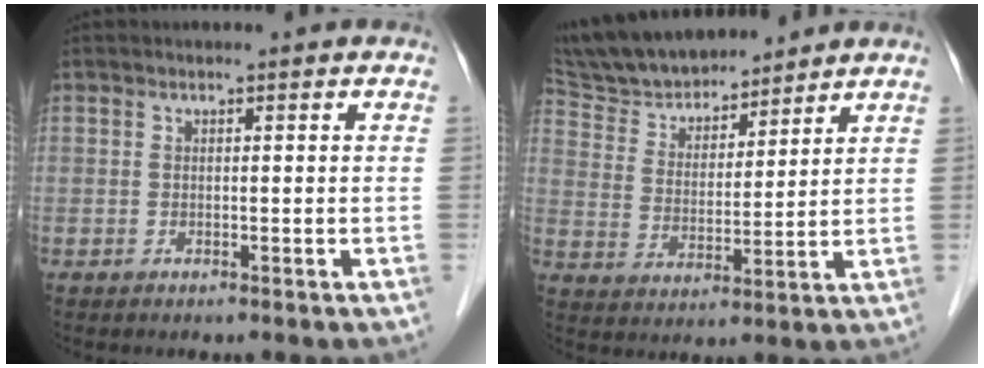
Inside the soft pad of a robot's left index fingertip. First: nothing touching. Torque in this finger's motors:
{"motor_torque": [-0.32, -0.82, 0.09, 0.02]}